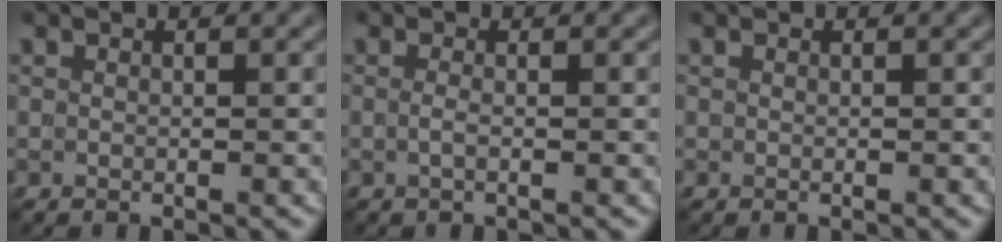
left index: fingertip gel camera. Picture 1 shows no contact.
{"total": 0.7, "force": [-0.1, 0.2, 0.7], "torque": [-0.016, -0.004, -0.005]}
{"total": 0.0}